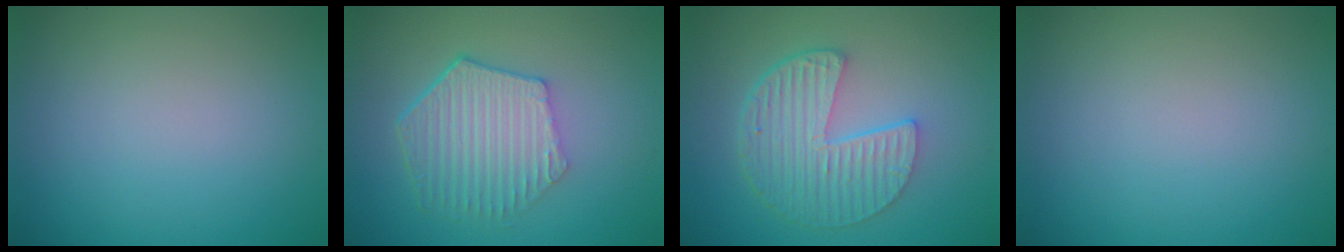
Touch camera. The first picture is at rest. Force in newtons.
{"total": 5.8, "press": 4.3, "slide": 3.9}
{"total": 5.9, "press": 4.3, "slide": 4.1}
{"total": 0.0}